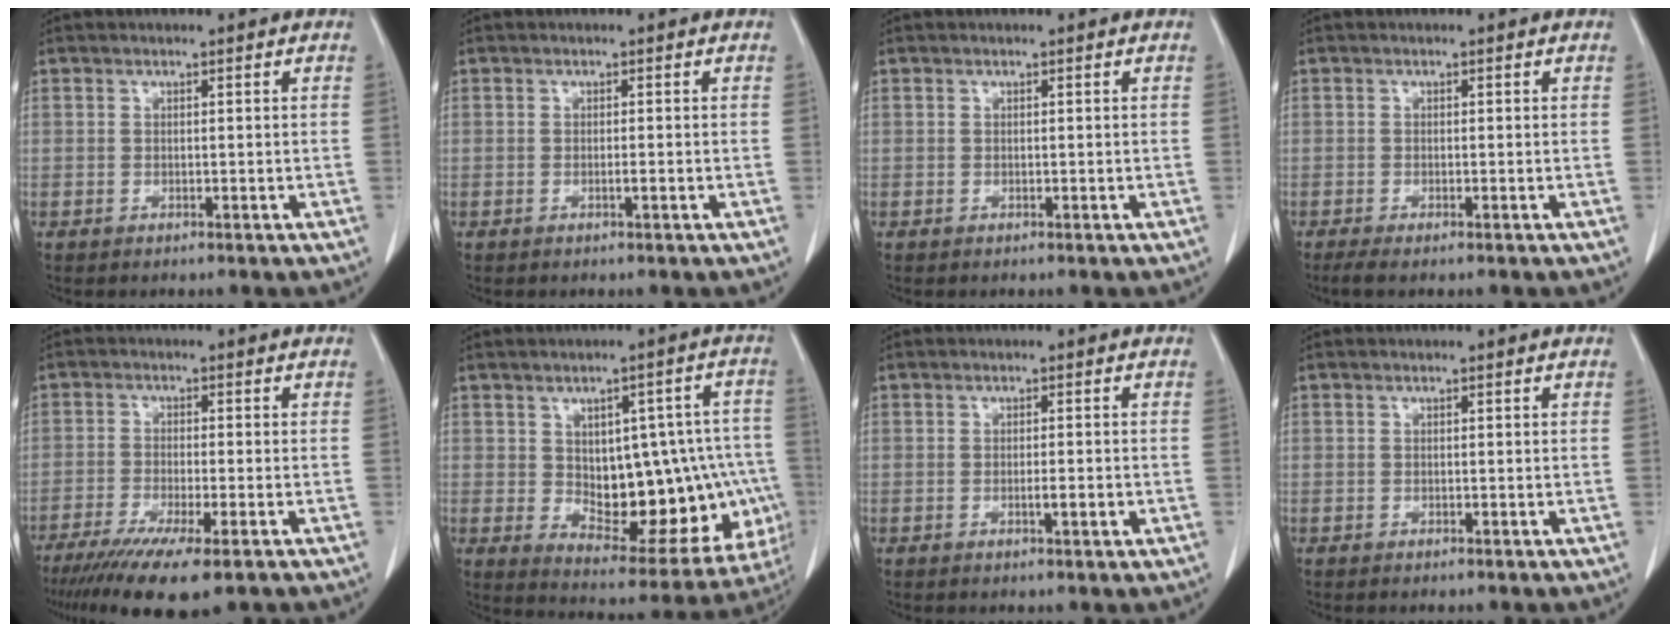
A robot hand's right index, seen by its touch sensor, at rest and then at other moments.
{"total": 0.7, "force": [-0.2, 0.0, 0.7], "torque": [-0.015, 0.000, -0.003]}
{"total": 0.0}
{"total": 1.9, "force": [-1.3, 0.3, 1.3], "torque": [-0.024, -0.005, -0.024]}
{"total": 11.5, "force": [-7.9, 1.3, 8.2], "torque": [-0.131, -0.028, -0.124]}
{"total": 19.5, "force": [-1.3, 9.2, 17.1], "torque": [-0.184, 0.028, 0.016]}
{"total": 1.9, "force": [-0.5, 0.2, 1.8], "torque": [-0.033, -0.003, -0.008]}
{"total": 0.0}